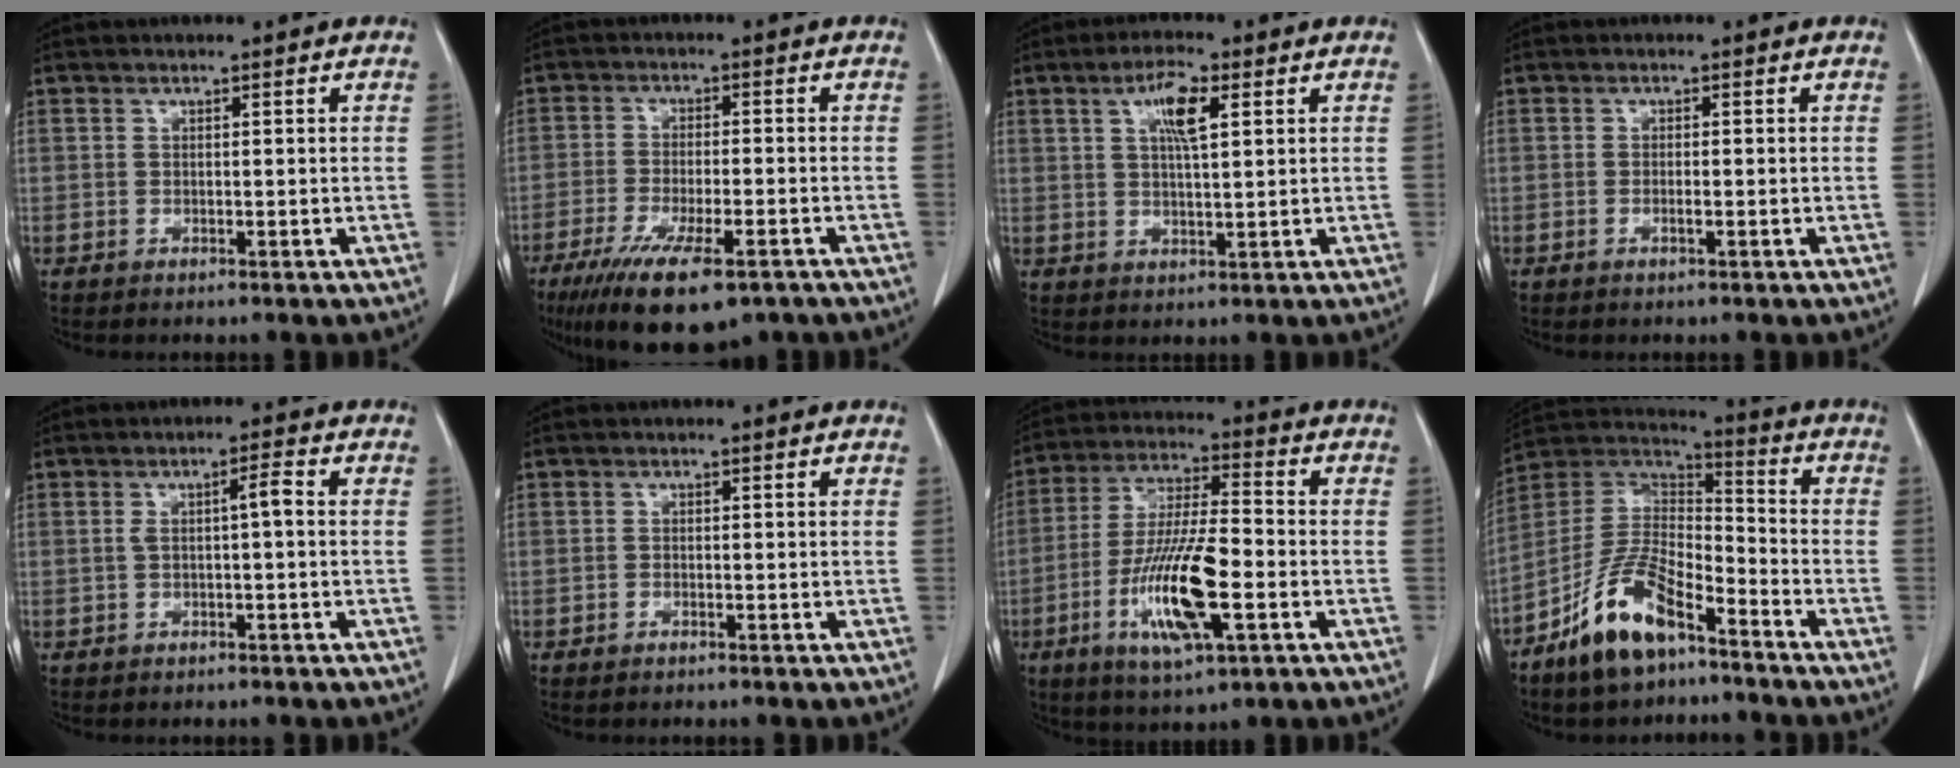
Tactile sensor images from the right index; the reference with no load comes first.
{"total": 13.9, "force": [-9.2, 3.4, 9.8], "torque": [-0.164, -0.031, -0.144]}
{"total": 5.7, "force": [2.2, 1.0, 5.1], "torque": [-0.095, 0.003, 0.038]}
{"total": 0.9, "force": [-0.4, 0.1, 0.8], "torque": [-0.018, 0.000, -0.008]}
{"total": 2.8, "force": [-0.2, 0.3, 2.8], "torque": [-0.050, 0.010, -0.002]}
{"total": 0.9, "force": [-0.7, 0.3, 0.4], "torque": [-0.010, -0.001, -0.010]}
{"total": 14.4, "force": [-4.7, 2.8, 13.4], "torque": [-0.267, -0.011, -0.083]}
{"total": 13.2, "force": [-8.6, 4.7, 8.9], "torque": [-0.181, 0.008, -0.165]}